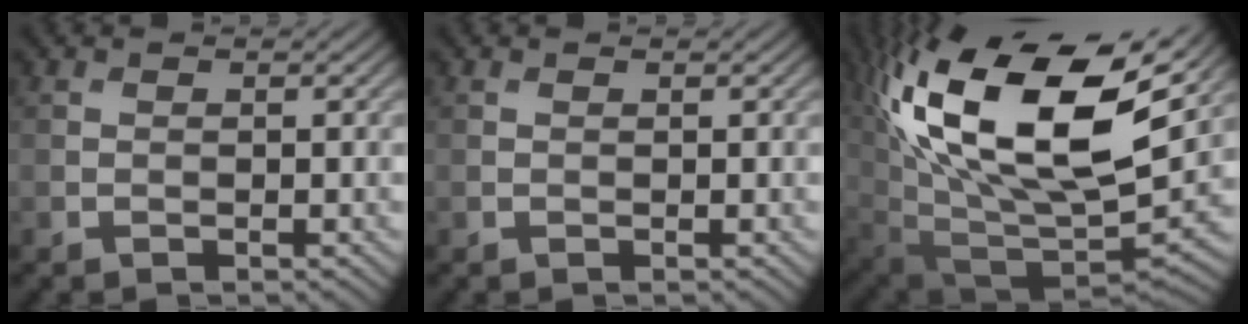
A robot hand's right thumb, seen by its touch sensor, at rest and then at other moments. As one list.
[{"total": 0.0}, {"total": 20.2, "force": [7.8, 10.2, 15.6], "torque": [-0.332, 0.017, 0.146]}]